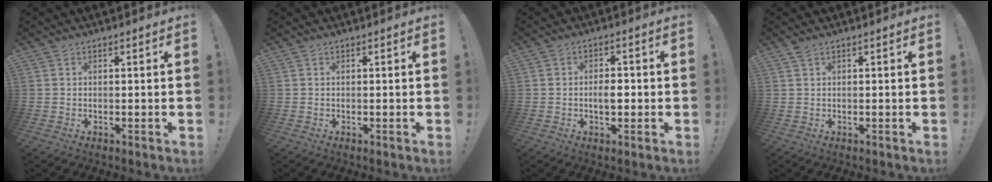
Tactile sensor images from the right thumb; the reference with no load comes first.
{"total": 0.0}
{"total": 4.2, "force": [-1.0, 2.6, 3.1], "torque": [-0.038, 0.005, -0.020]}
{"total": 1.0, "force": [0.8, 0.1, 0.6], "torque": [-0.006, -0.003, 0.013]}